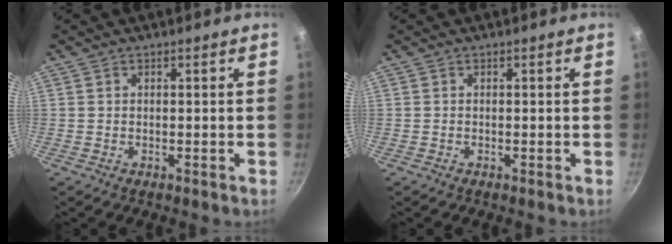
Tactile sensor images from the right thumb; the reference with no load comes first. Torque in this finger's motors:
{"motor_torque": [-0.21, 0.09, -0.22, 0.01, -0.01]}